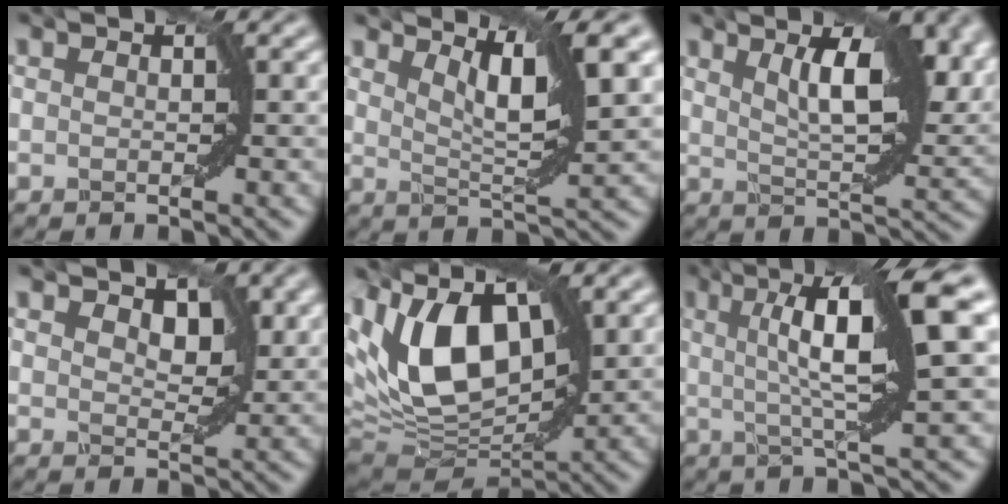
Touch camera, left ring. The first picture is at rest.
{"total": 6.7, "force": [3.7, 1.2, 5.5], "torque": [-0.081, 0.008, 0.069]}
{"total": 10.0, "force": [4.8, 3.2, 8.1], "torque": [-0.113, 0.018, 0.074]}
{"total": 2.8, "force": [1.6, 1.4, 1.9], "torque": [-0.035, -0.004, 0.027]}
{"total": 12.3, "force": [3.6, 6.6, 9.7], "torque": [-0.192, 0.011, 0.056]}
{"total": 11.0, "force": [3.2, 1.8, 10.4], "torque": [-0.142, 0.015, 0.048]}